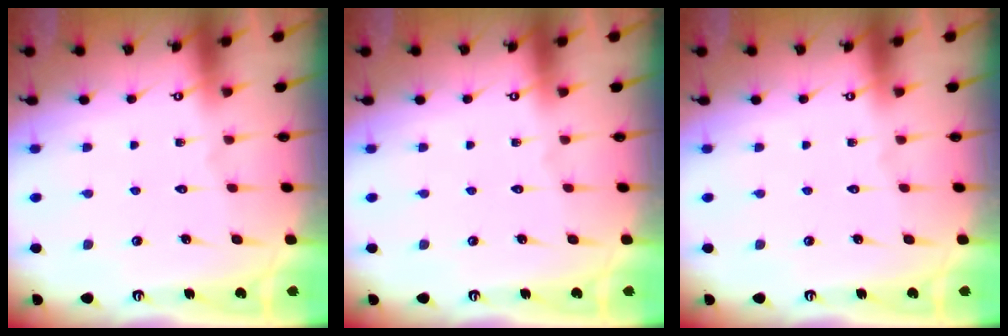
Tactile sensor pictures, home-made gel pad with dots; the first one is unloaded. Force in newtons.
{"total": 0.0}
{"total": 0.0}